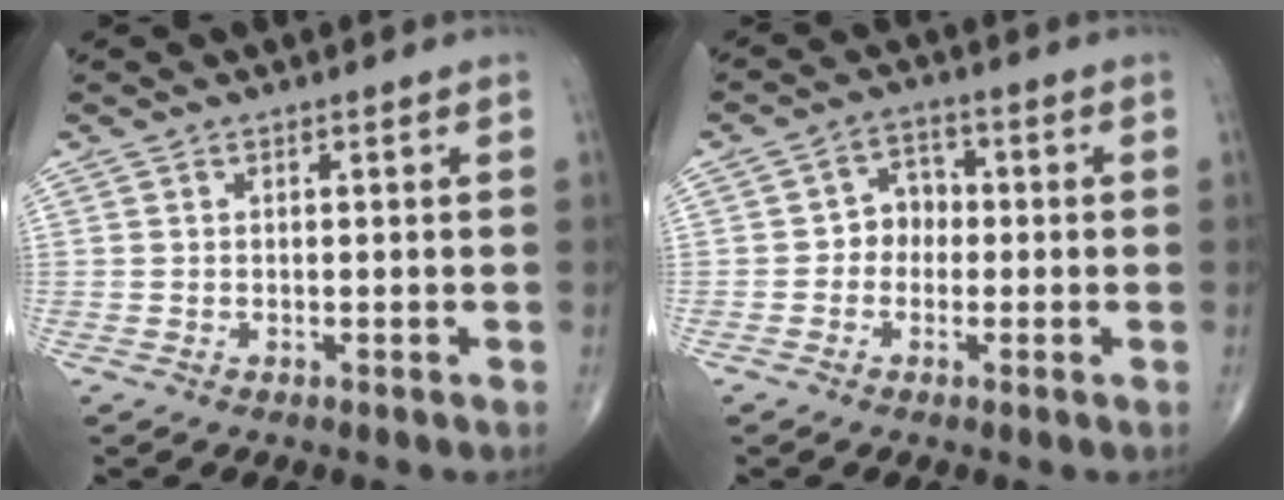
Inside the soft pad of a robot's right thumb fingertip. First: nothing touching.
{"total": 4.7, "force": [-0.6, 4.0, 2.4], "torque": [-0.009, 0.020, -0.024]}